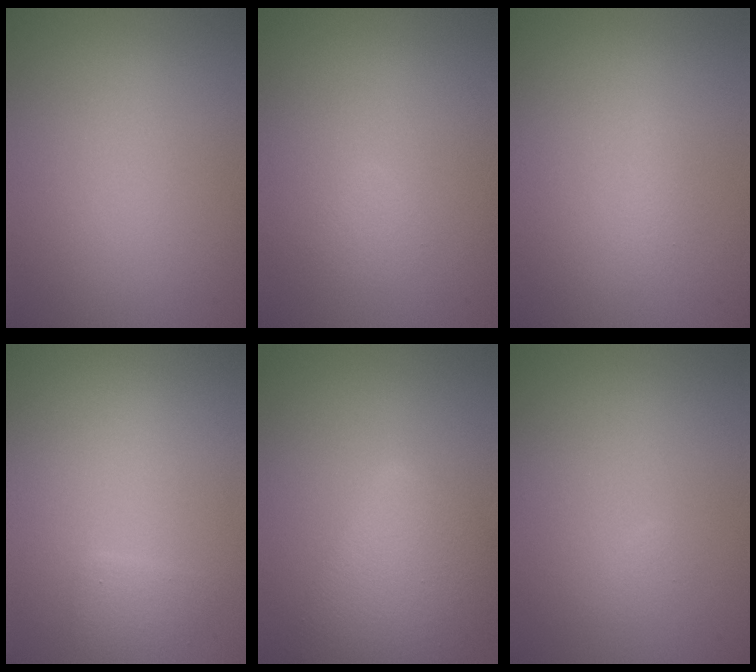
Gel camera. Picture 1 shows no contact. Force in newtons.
{"total": 0.9, "press": 0.9, "slide": 0.0}
{"total": 0.7, "press": 0.7, "slide": 0.0}
{"total": 1.1, "press": 1.1, "slide": 0.2}
{"total": 5.5, "press": 5.5, "slide": 0.1}
{"total": 0.5, "press": 0.5, "slide": 0.0}